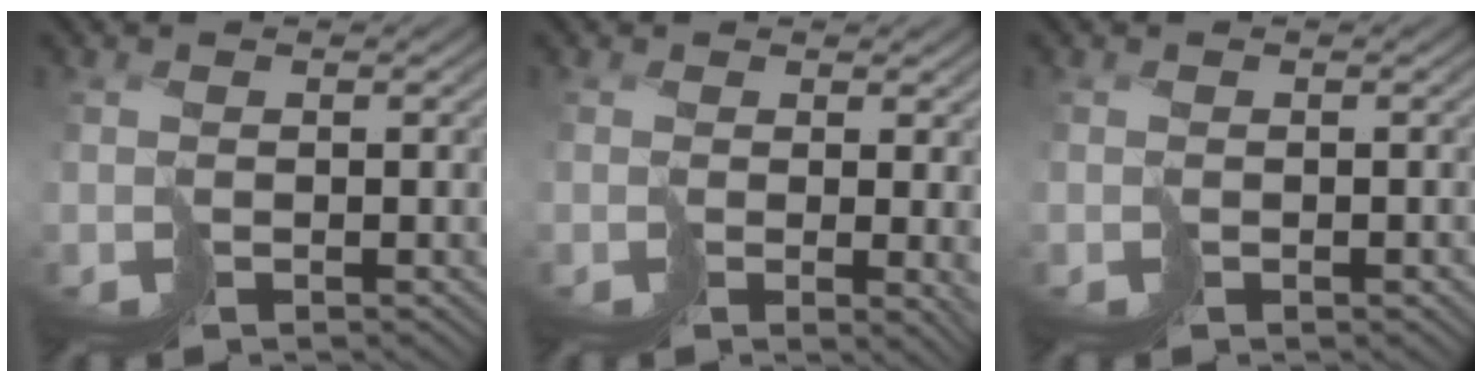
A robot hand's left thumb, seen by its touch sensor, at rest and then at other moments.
{"total": 3.4, "force": [0.7, 1.3, 3.0], "torque": [-0.049, -0.010, 0.020]}
{"total": 0.7, "force": [-0.4, 0.5, 0.3], "torque": [0.002, 0.000, -0.007]}